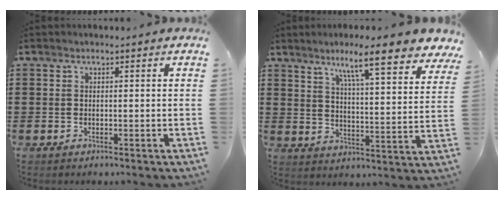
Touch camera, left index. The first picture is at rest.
{"total": 9.7, "force": [7.3, 0.7, 6.3], "torque": [-0.111, -0.039, 0.117]}